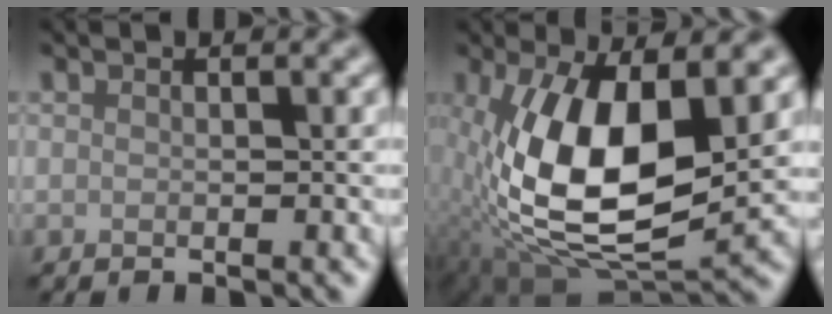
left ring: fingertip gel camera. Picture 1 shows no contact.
{"total": 11.6, "force": [0.6, 5.3, 10.3], "torque": [-0.194, -0.001, 0.010]}